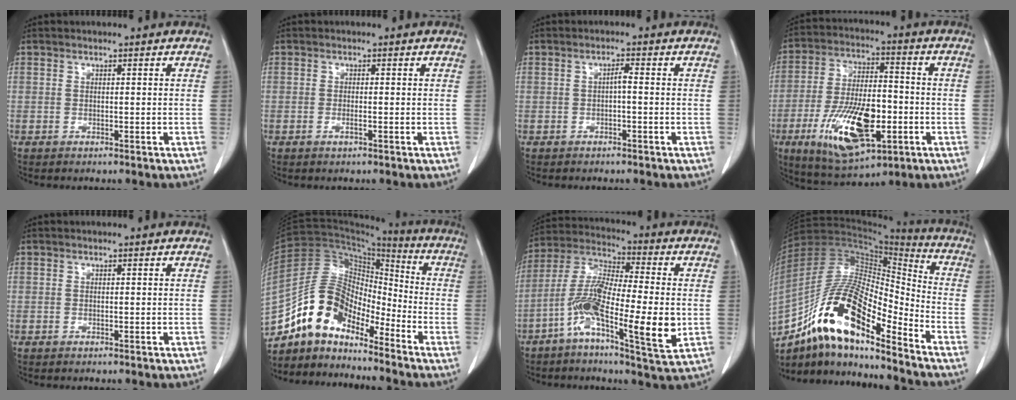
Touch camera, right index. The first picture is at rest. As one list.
[{"total": 1.0, "force": [-0.4, 0.1, 0.9], "torque": [-0.020, -0.001, -0.006]}, {"total": 0.8, "force": [-0.1, 0.1, 0.8], "torque": [-0.012, 0.002, -0.003]}, {"total": 16.6, "force": [-5.6, 6.2, 14.4], "torque": [-0.273, -0.008, -0.086]}, {"total": 0.0}, {"total": 13.2, "force": [-10.5, 5.7, 5.6], "torque": [-0.112, 0.057, -0.195]}, {"total": 15.0, "force": [-4.1, 2.4, 14.3], "torque": [-0.277, -0.004, -0.079]}, {"total": 19.4, "force": [-12.1, 5.0, 14.3], "torque": [-0.278, 0.015, -0.213]}]